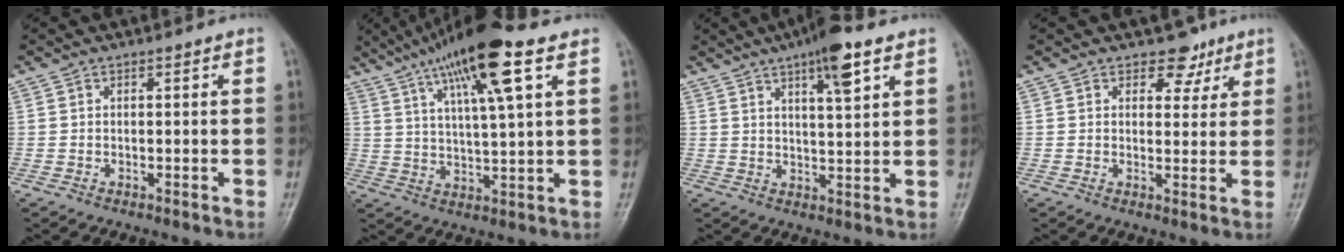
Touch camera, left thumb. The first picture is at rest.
{"total": 16.4, "force": [8.7, 2.7, 13.6], "torque": [-0.234, -0.010, 0.151]}
{"total": 9.2, "force": [5.3, 2.0, 7.3], "torque": [-0.107, -0.018, 0.081]}
{"total": 4.3, "force": [3.0, 2.9, 1.2], "torque": [0.013, -0.016, 0.041]}